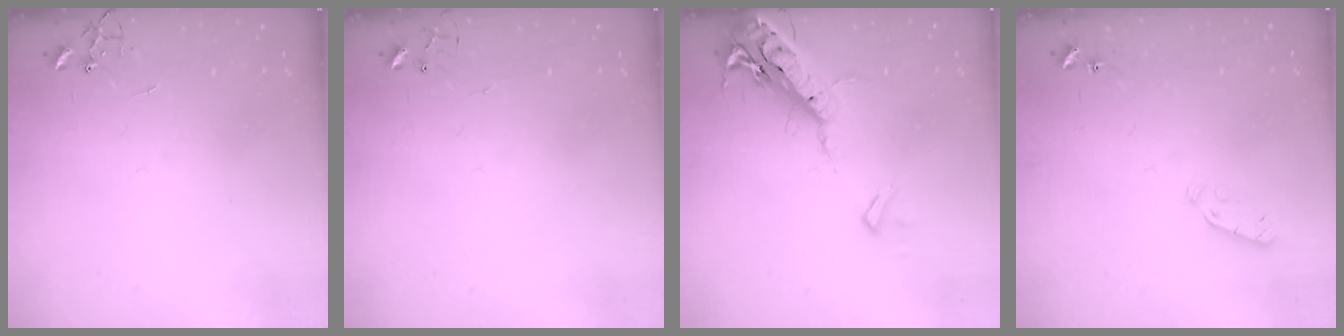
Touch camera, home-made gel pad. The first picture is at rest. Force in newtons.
{"total": 3.8, "press": 3.8, "slide": 0.3}
{"total": 19.4, "press": 19.0, "slide": 4.2}
{"total": 4.1, "press": 4.1, "slide": 0.6}